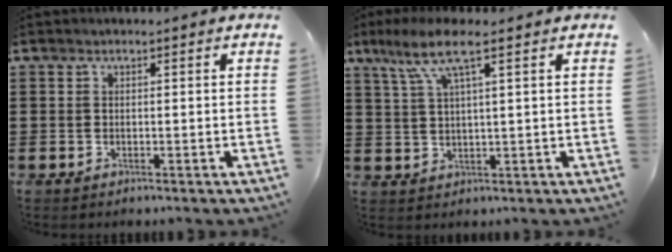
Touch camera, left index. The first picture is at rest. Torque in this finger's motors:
{"motor_torque": [1.17, -0.97, 0.46, 0.14]}